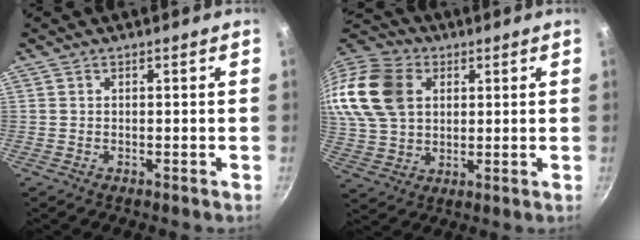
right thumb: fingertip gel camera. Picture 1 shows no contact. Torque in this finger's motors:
{"motor_torque": [1.97, 2.06, 0.82, -0.37, 0.41]}